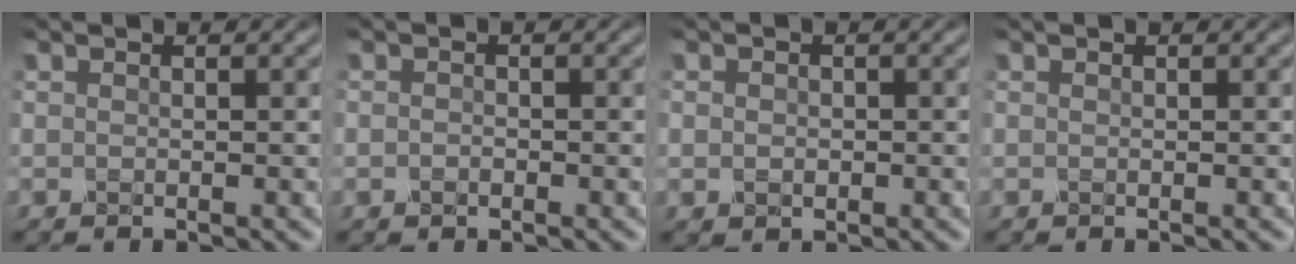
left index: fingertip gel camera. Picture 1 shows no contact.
{"total": 0.7, "force": [-0.2, 0.5, 0.4], "torque": [-0.008, -0.002, -0.006]}
{"total": 1.1, "force": [-0.1, 1.0, 0.6], "torque": [-0.009, -0.003, -0.001]}
{"total": 0.0}